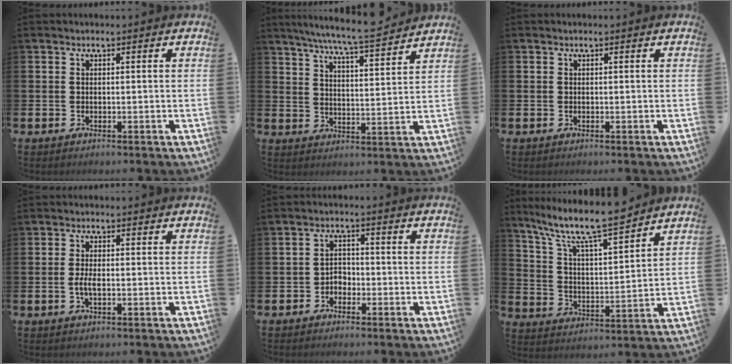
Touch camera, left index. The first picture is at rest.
{"total": 7.7, "force": [7.2, -0.3, 2.6], "torque": [-0.067, -0.045, 0.127]}
{"total": 0.0}
{"total": 2.2, "force": [-0.4, 0.8, 2.0], "torque": [-0.031, -0.002, -0.009]}
{"total": 2.2, "force": [-1.5, 1.4, 0.5], "torque": [-0.009, 0.006, -0.036]}
{"total": 10.3, "force": [9.1, 1.2, 4.6], "torque": [-0.117, -0.059, 0.154]}